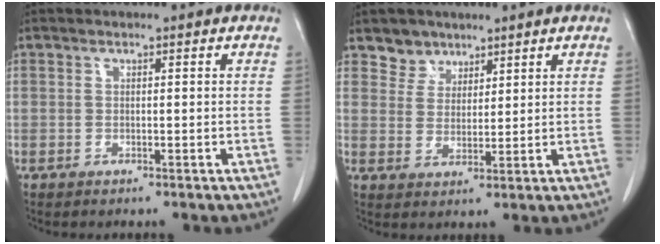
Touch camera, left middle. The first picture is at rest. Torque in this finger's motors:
{"motor_torque": [0.79, -0.82, 0.00, -0.01]}